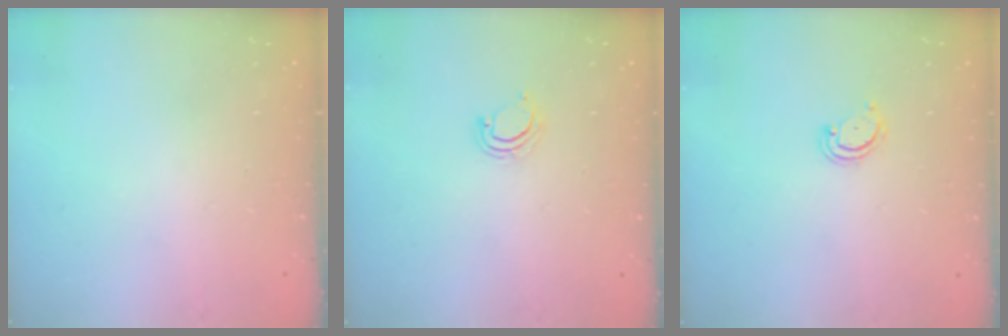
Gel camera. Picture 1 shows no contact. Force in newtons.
{"total": 2.2, "press": 2.2, "slide": 0.1}
{"total": 2.6, "press": 2.6, "slide": 0.3}